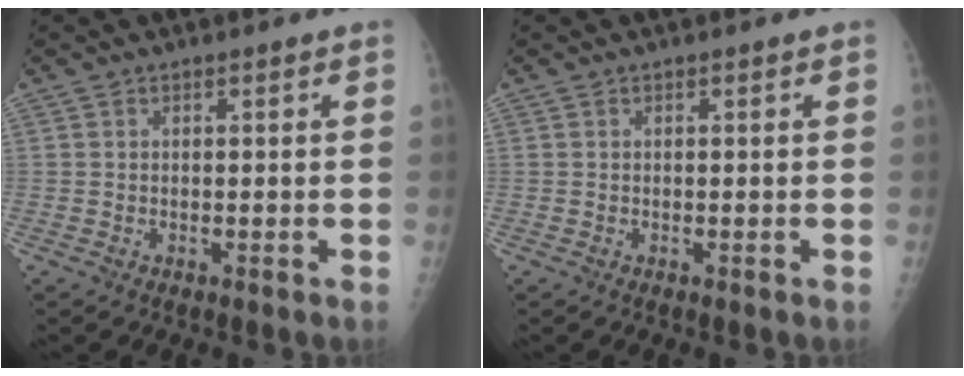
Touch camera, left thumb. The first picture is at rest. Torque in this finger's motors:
{"motor_torque": [0.00, 0.00, 0.00, -0.01, 0.00]}